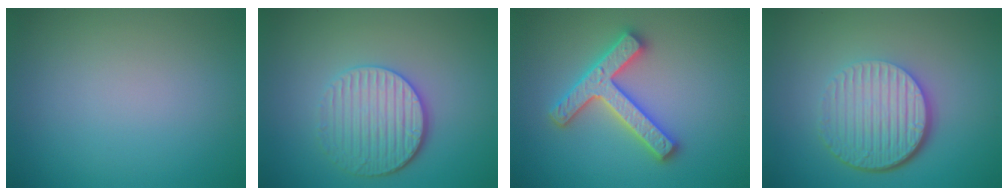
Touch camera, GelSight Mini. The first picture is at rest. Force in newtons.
{"total": 4.3, "press": 3.6, "slide": 2.3}
{"total": 4.0, "press": 3.9, "slide": 0.9}
{"total": 6.7, "press": 4.4, "slide": 5.0}